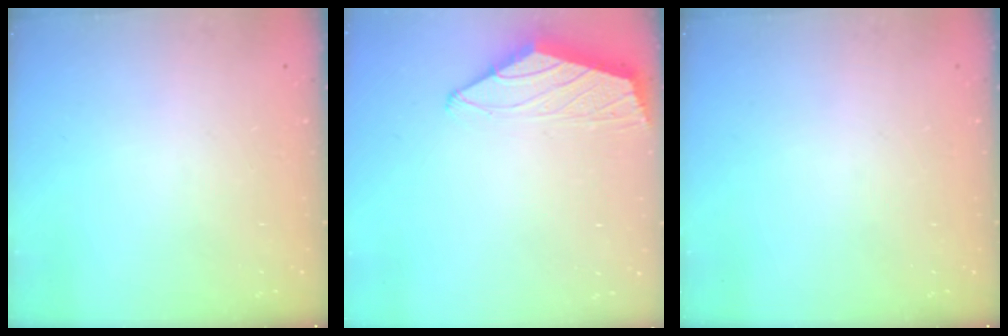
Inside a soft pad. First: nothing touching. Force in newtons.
{"total": 1.4, "press": 1.3, "slide": 0.5}
{"total": 0.0}